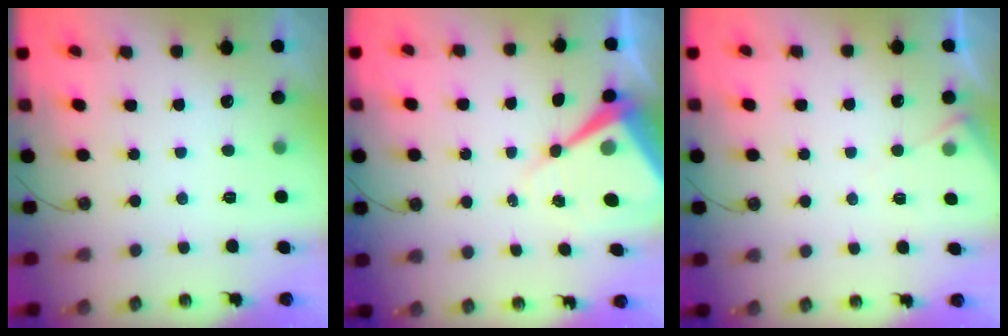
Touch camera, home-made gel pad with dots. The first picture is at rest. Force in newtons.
{"total": 10.1, "press": 10.1, "slide": 0.8}
{"total": 5.0, "press": 4.9, "slide": 0.7}